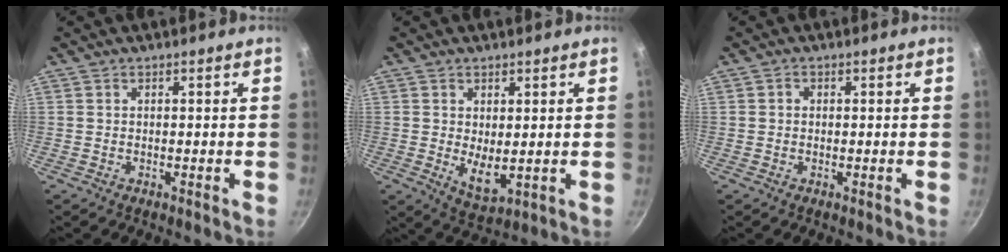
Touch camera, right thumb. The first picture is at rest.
{"total": 5.3, "force": [0.5, 2.9, 4.4], "torque": [-0.066, -0.020, 0.020]}
{"total": 0.7, "force": [-0.1, 0.6, 0.3], "torque": [-0.005, 0.003, -0.001]}